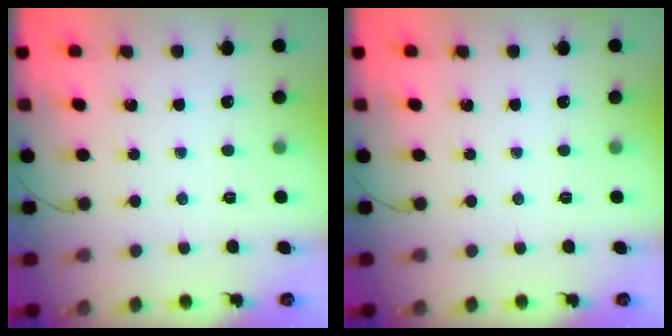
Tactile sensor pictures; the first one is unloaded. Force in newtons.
{"total": 0.0}